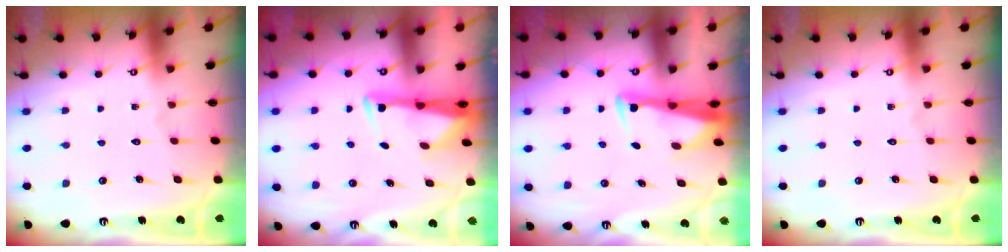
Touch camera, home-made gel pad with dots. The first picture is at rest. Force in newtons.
{"total": 3.1, "press": 3.0, "slide": 0.9}
{"total": 3.4, "press": 3.3, "slide": 0.9}
{"total": 0.0}